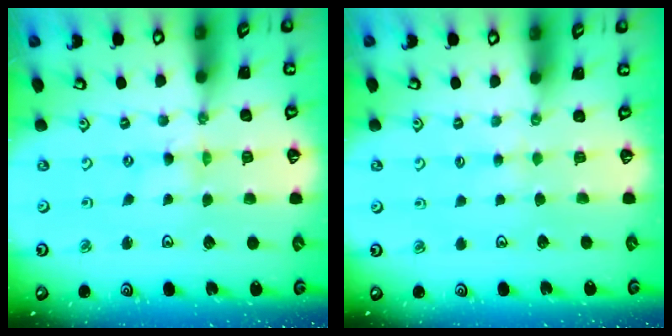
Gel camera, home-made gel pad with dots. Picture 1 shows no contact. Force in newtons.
{"total": 2.8, "press": 2.8, "slide": 0.3}